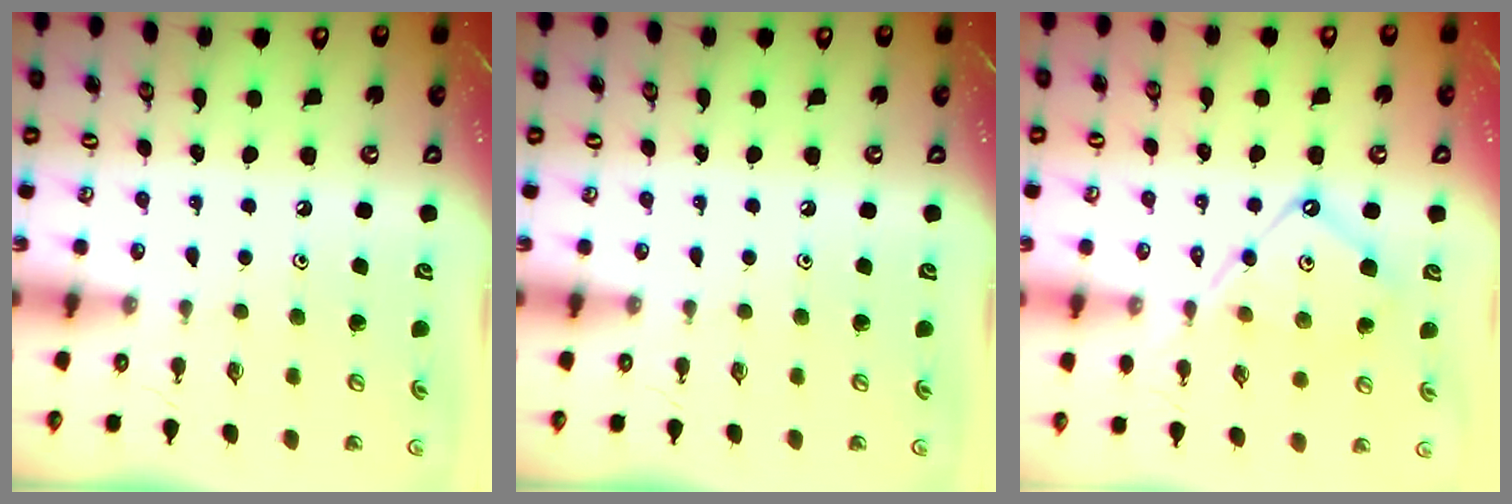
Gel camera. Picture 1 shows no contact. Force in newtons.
{"total": 0.0}
{"total": 10.5, "press": 10.5, "slide": 1.0}